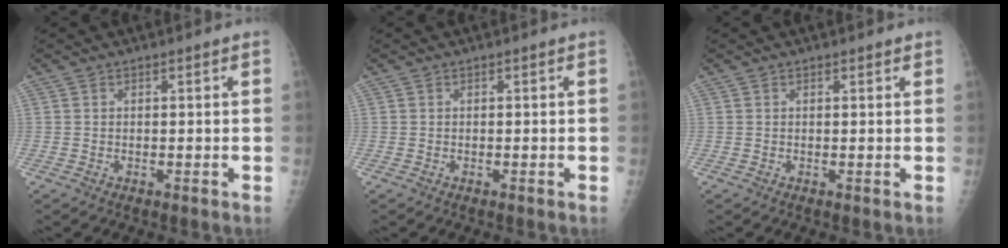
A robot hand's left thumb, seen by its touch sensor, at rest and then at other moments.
{"total": 0.0}
{"total": 0.6, "force": [0.5, 0.2, 0.3], "torque": [-0.004, -0.003, 0.006]}